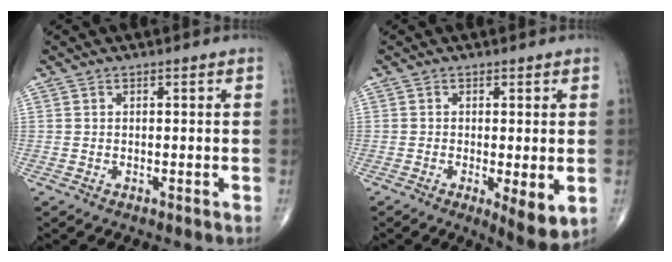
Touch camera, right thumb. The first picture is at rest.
{"total": 6.1, "force": [-1.3, 1.7, 5.7], "torque": [-0.088, -0.020, -0.022]}